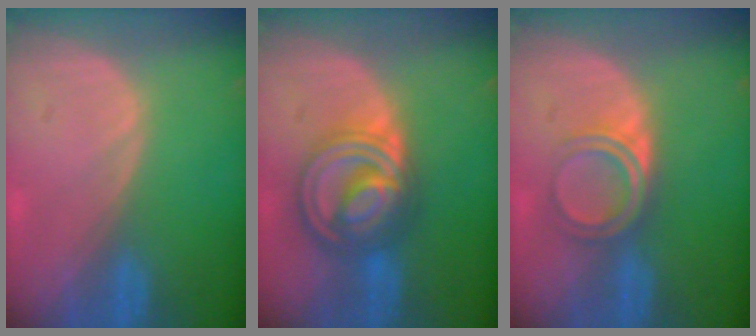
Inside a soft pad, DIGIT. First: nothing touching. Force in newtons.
{"total": 9.0, "press": 9.0, "slide": 0.7}
{"total": 4.9, "press": 4.2, "slide": 2.5}